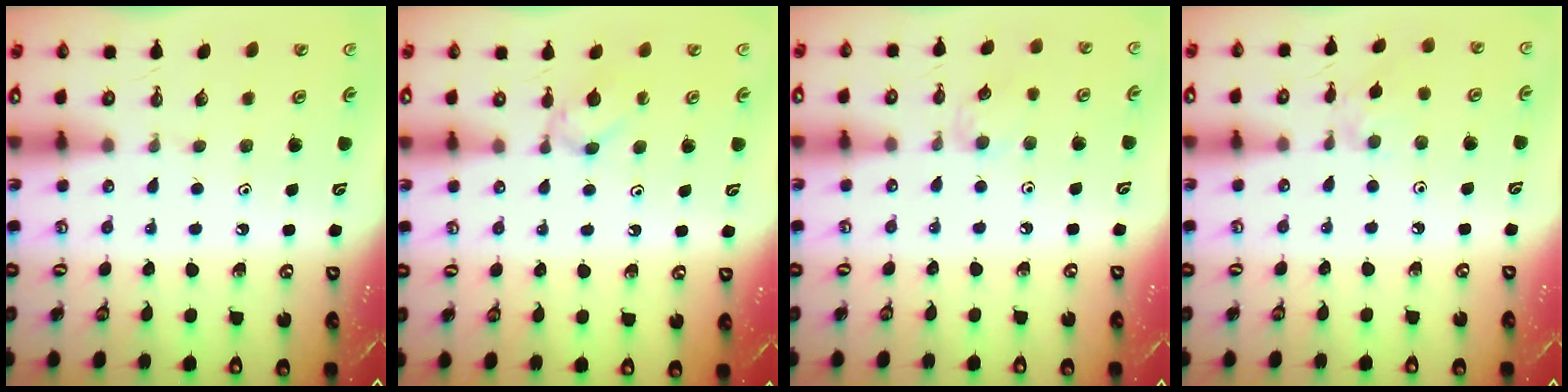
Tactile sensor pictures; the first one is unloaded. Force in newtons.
{"total": 3.4, "press": 3.3, "slide": 0.7}
{"total": 6.6, "press": 6.5, "slide": 0.7}
{"total": 2.0, "press": 1.9, "slide": 0.5}